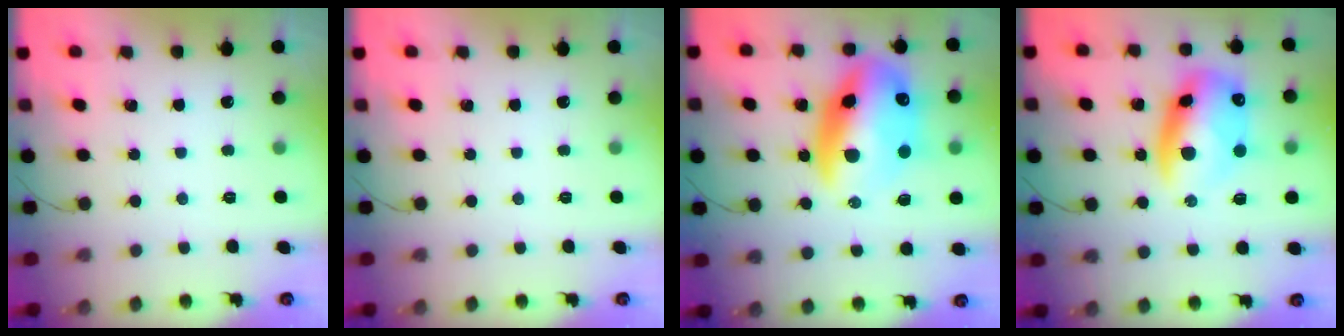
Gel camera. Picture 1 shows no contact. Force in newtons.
{"total": 0.0}
{"total": 20.6, "press": 20.0, "slide": 5.1}
{"total": 14.1, "press": 13.7, "slide": 3.2}